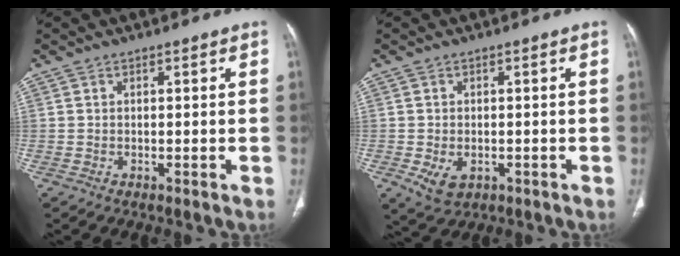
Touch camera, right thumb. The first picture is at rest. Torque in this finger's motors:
{"motor_torque": [2.82, 0.80, 0.34, -1.22, -0.04]}